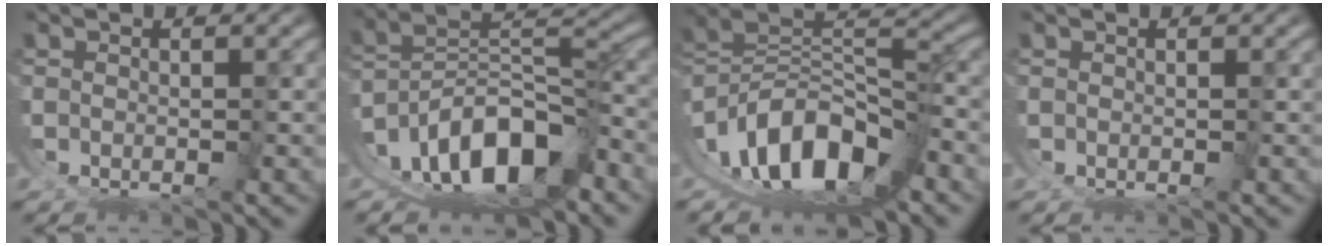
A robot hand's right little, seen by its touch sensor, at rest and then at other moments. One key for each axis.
{"total": 13.5, "fx": -5.2, "fy": 8.8, "fz": 8.8, "tx": -0.156, "ty": -0.035, "tz": -0.076}
{"total": 14.0, "fx": -3.0, "fy": 8.9, "fz": 10.4, "tx": -0.182, "ty": -0.038, "tz": -0.036}
{"total": 0.0}